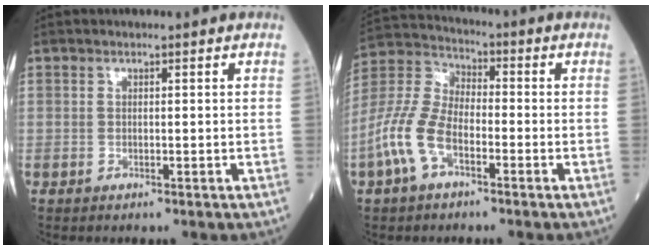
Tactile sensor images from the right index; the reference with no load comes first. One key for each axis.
{"total": 10.0, "fx": -4.1, "fy": 4.9, "fz": 7.7, "tx": -0.193, "ty": 0.013, "tz": -0.088}